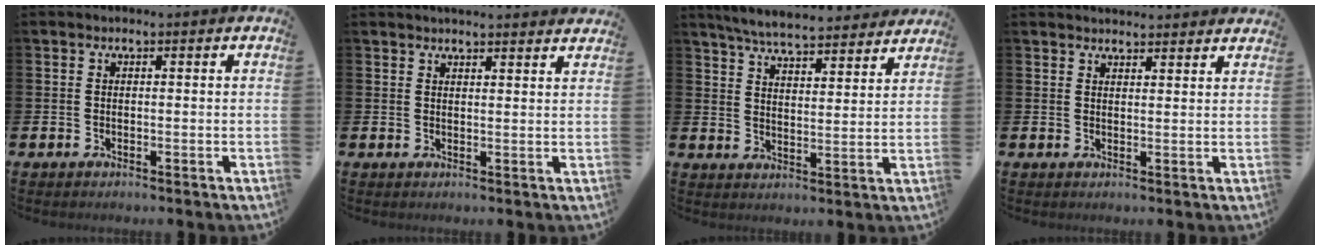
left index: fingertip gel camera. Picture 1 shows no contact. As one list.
[{"total": 2.7, "force": [2.7, 0.1, 0.1], "torque": [-0.005, -0.011, 0.049]}, {"total": 6.5, "force": [6.3, 0.6, 1.6], "torque": [-0.049, -0.038, 0.110]}, {"total": 2.7, "force": [2.7, 0.4, 0.0], "torque": [-0.003, -0.012, 0.049]}]